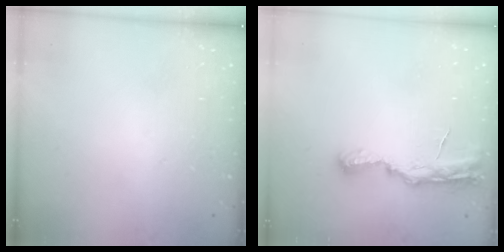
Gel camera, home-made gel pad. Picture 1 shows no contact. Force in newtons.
{"total": 8.0, "press": 8.0, "slide": 0.8}